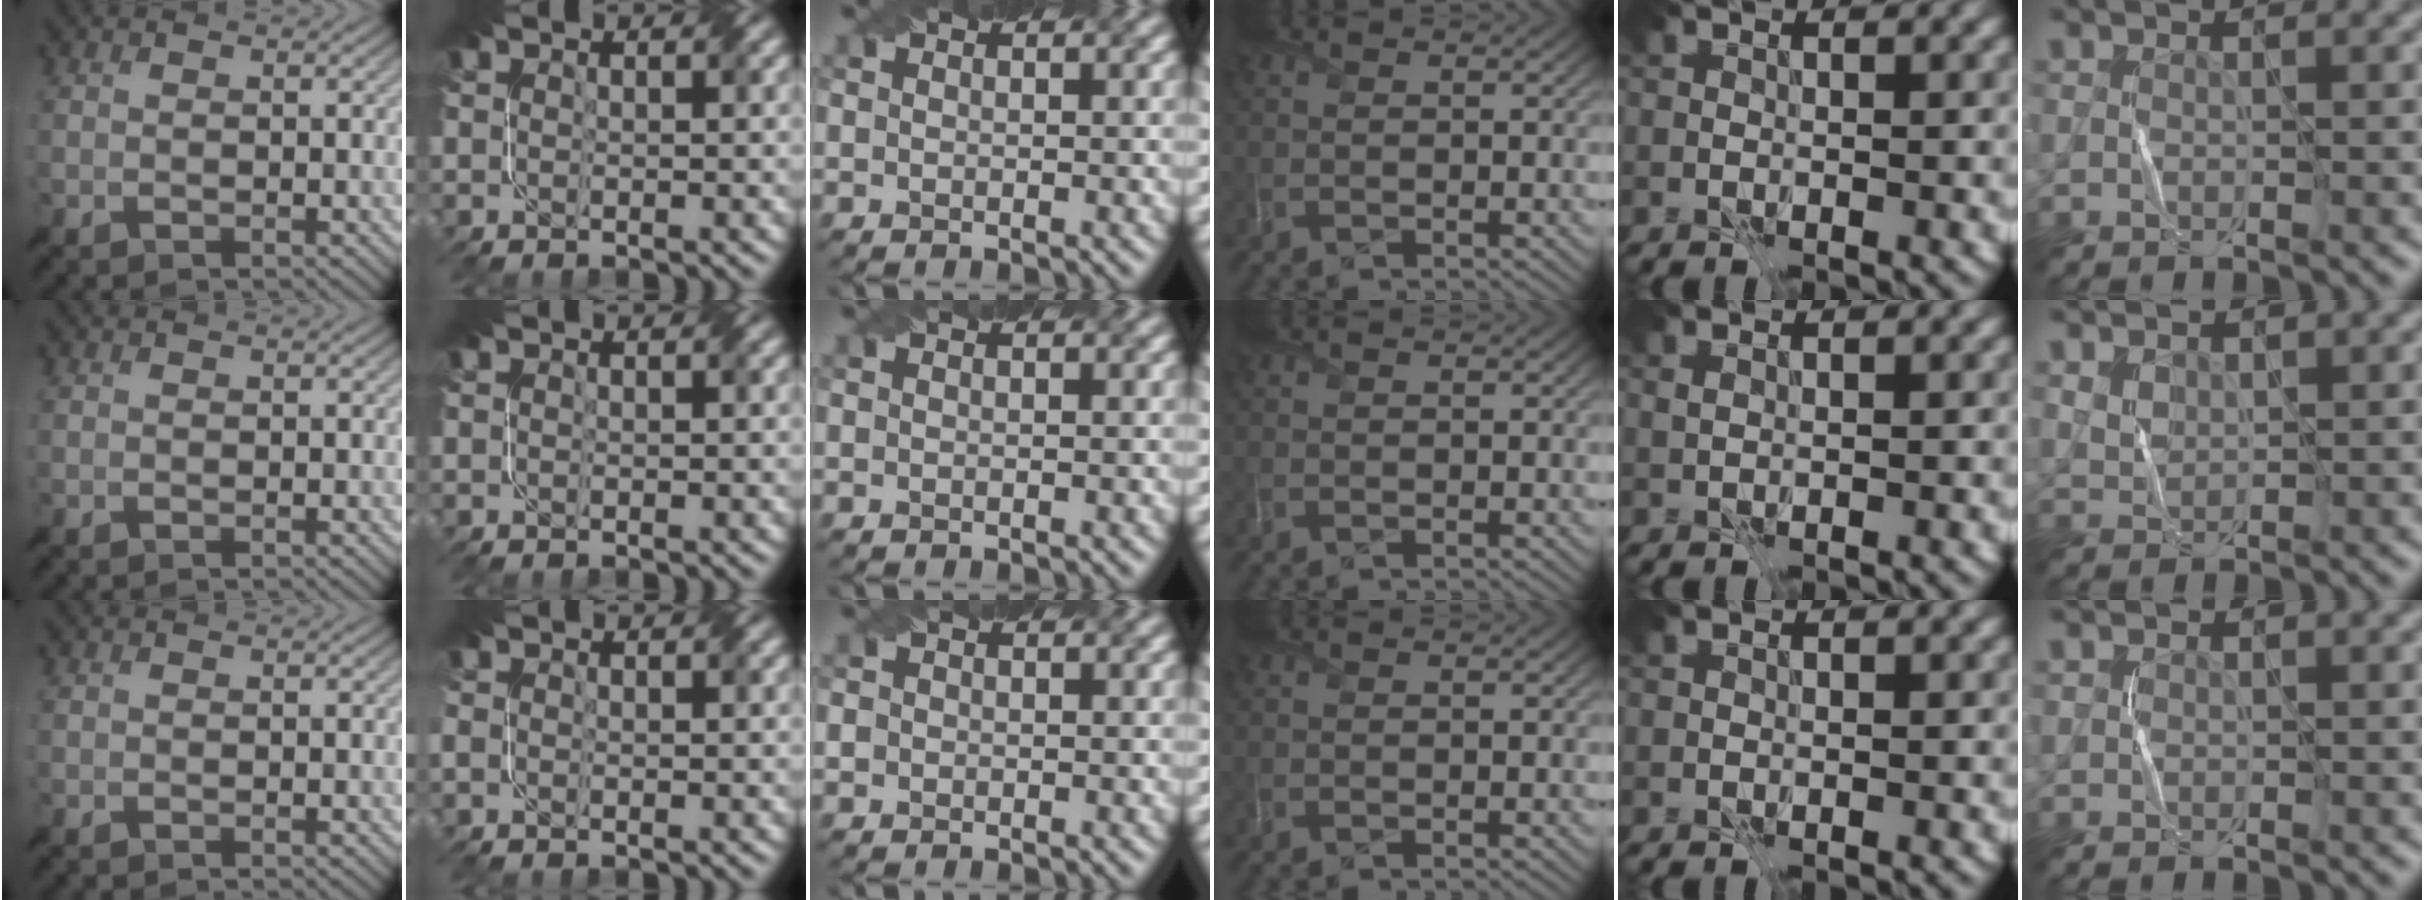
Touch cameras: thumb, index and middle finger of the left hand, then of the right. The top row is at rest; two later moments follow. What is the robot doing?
{"motion": "fold", "object": "file"}